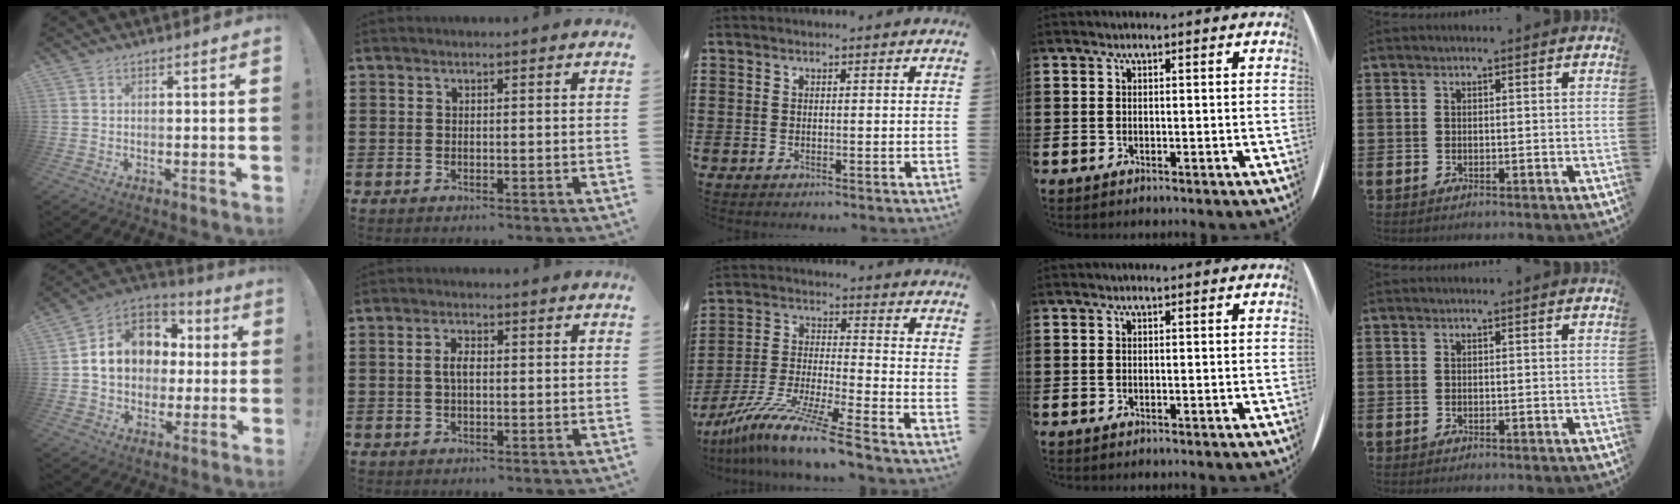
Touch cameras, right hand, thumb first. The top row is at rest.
{"thumb": {"total": 14.0, "force": [2.0, 11.6, 7.6], "torque": [-0.107, 0.000, 0.046]}, "index": {"total": 2.7, "force": [0.1, 1.2, 2.4], "torque": [-0.048, 0.004, 0.000]}, "middle": {"total": 10.9, "force": [-9.3, -1.0, 5.6], "torque": [-0.110, -0.002, -0.188]}}